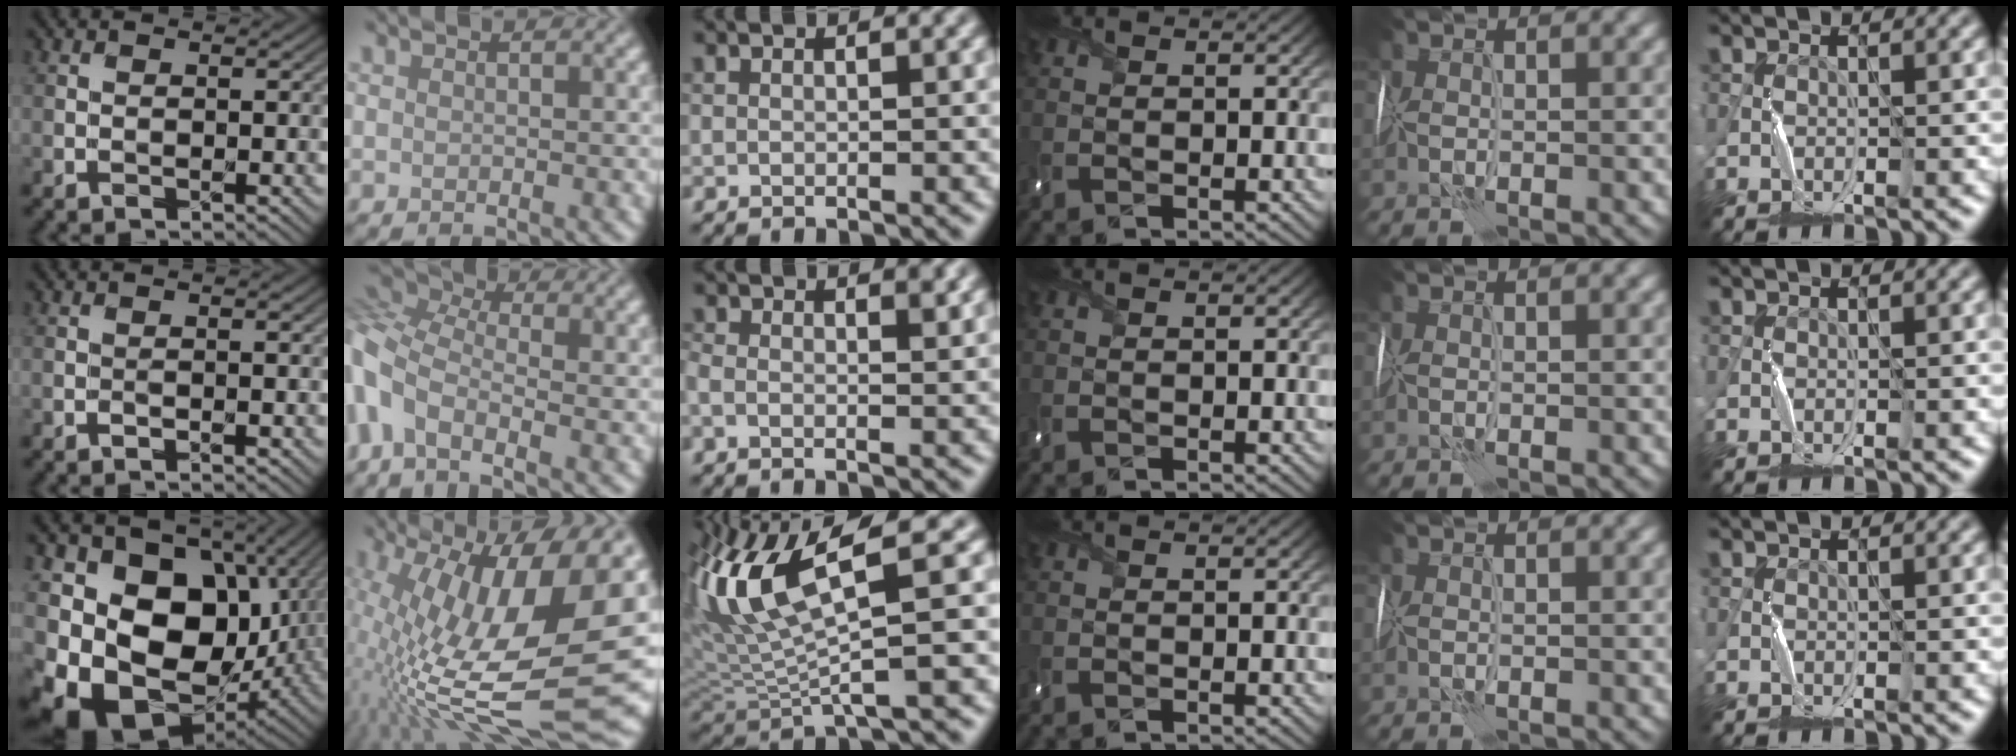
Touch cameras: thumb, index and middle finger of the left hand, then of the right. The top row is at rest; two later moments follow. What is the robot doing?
{"motion": "wrap", "object": "sponge"}